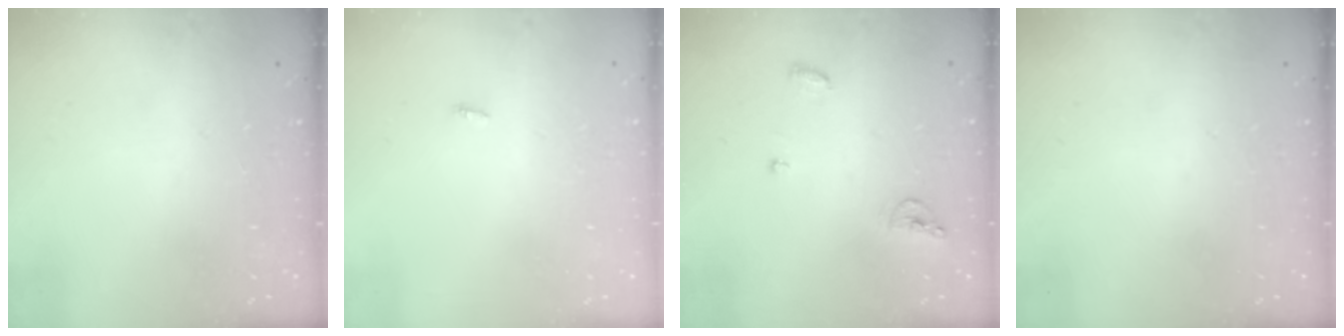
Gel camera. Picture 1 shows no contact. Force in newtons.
{"total": 2.8, "press": 1.8, "slide": 2.2}
{"total": 6.0, "press": 6.0, "slide": 0.2}
{"total": 0.0}